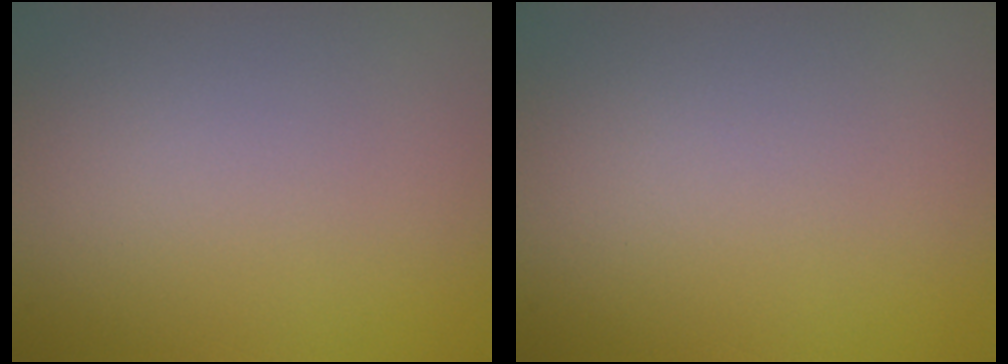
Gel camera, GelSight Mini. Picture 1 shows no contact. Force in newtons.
{"total": 0.0}